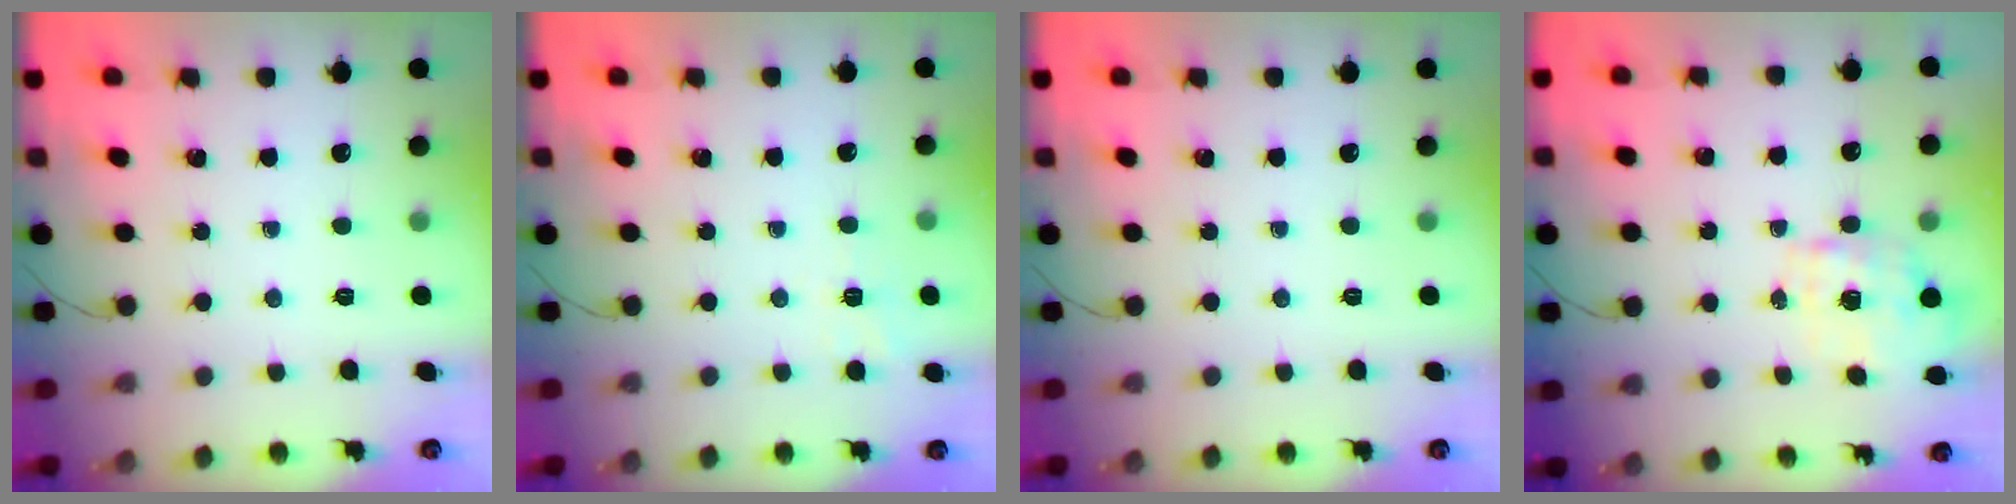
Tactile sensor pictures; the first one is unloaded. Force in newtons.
{"total": 1.9, "press": 0.5, "slide": 1.9}
{"total": 0.0}
{"total": 1.1, "press": 1.0, "slide": 0.5}